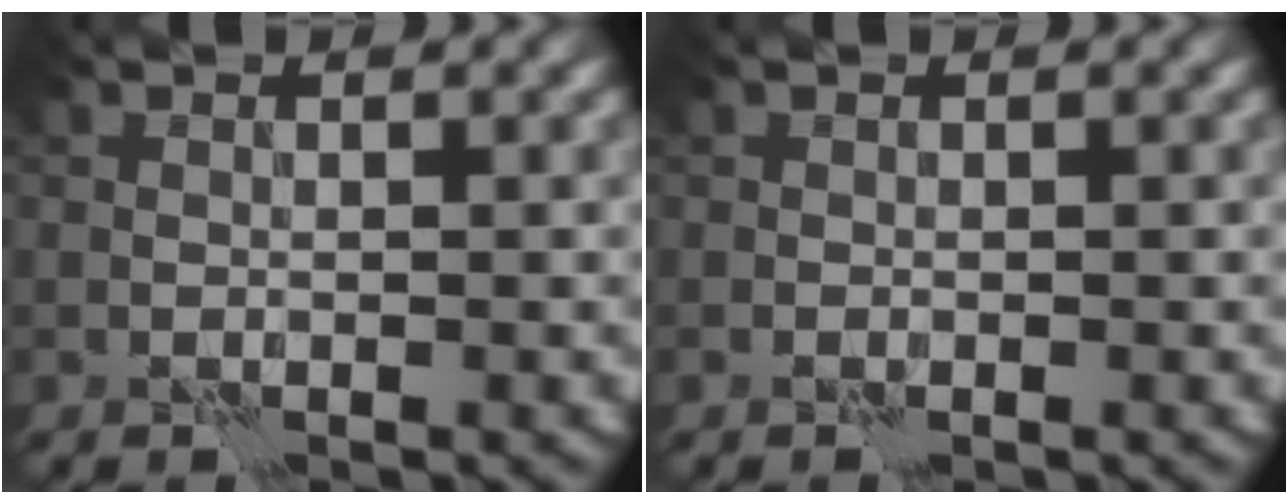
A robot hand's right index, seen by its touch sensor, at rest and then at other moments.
{"total": 0.0}